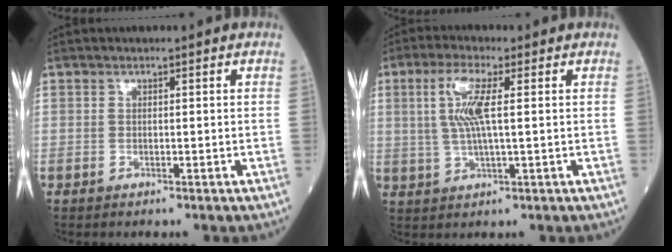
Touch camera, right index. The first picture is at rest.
{"total": 6.6, "force": [1.4, 0.9, 6.3], "torque": [-0.141, 0.007, 0.028]}